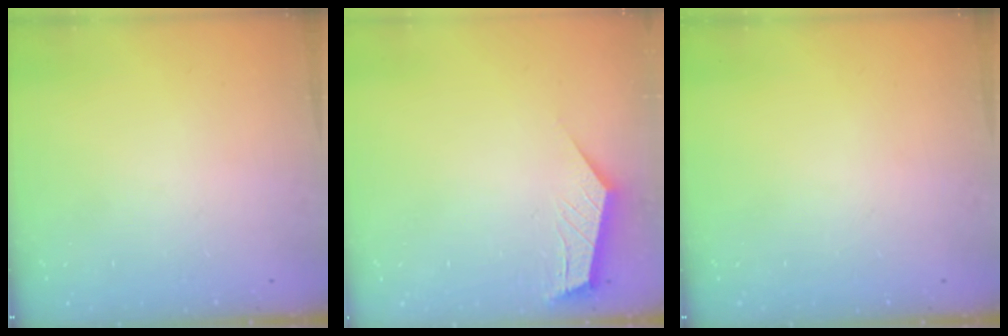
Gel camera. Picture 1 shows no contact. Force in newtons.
{"total": 2.5, "press": 2.4, "slide": 0.3}
{"total": 0.0}